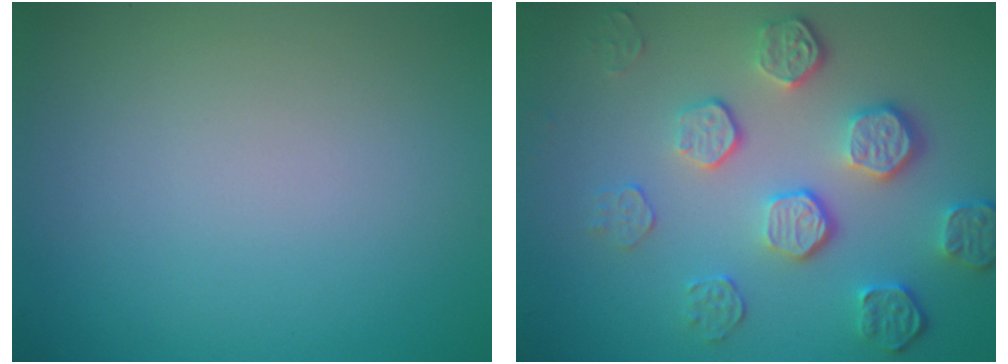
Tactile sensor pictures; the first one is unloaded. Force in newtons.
{"total": 5.4, "press": 3.9, "slide": 3.7}